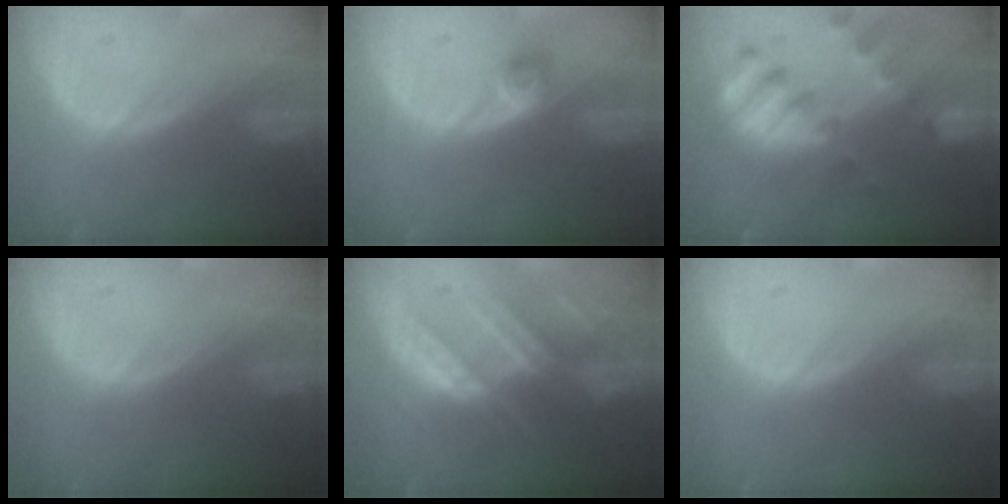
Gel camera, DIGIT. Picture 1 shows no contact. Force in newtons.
{"total": 2.5, "press": 2.2, "slide": 1.2}
{"total": 10.4, "press": 9.0, "slide": 5.2}
{"total": 0.0}
{"total": 8.8, "press": 7.8, "slide": 4.0}
{"total": 0.0}